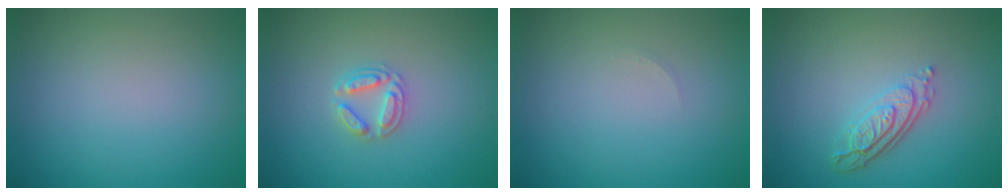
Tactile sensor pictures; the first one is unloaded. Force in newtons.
{"total": 2.5, "press": 2.5, "slide": 0.4}
{"total": 0.6, "press": 0.6, "slide": 0.1}
{"total": 3.7, "press": 2.7, "slide": 2.5}